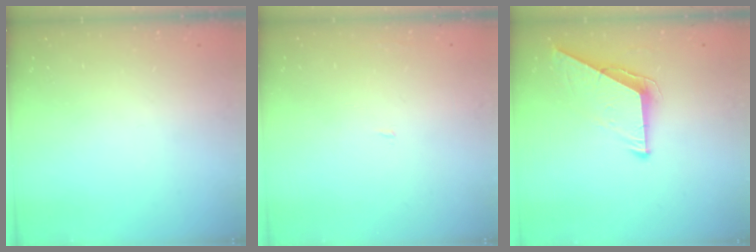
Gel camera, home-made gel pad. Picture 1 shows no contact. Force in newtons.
{"total": 1.2, "press": 1.2, "slide": 0.1}
{"total": 9.5, "press": 9.4, "slide": 1.0}